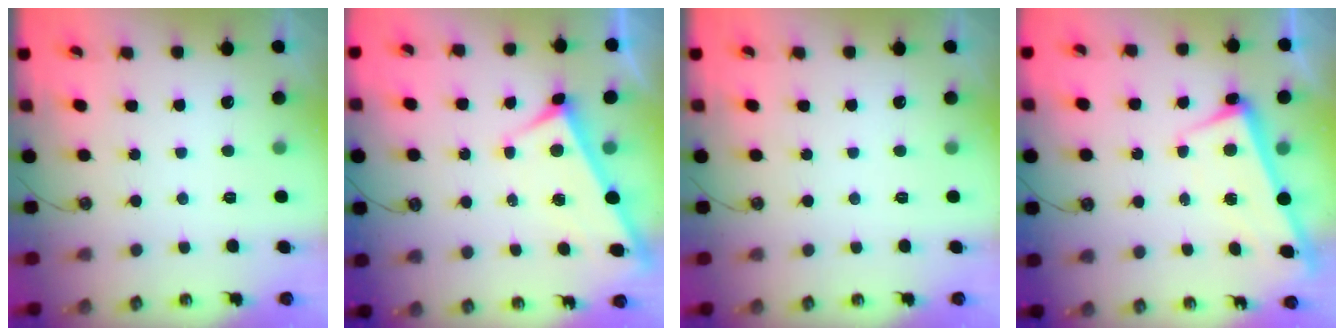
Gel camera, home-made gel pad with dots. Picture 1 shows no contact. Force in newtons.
{"total": 3.6, "press": 3.6, "slide": 0.2}
{"total": 0.0}
{"total": 2.5, "press": 2.4, "slide": 0.5}